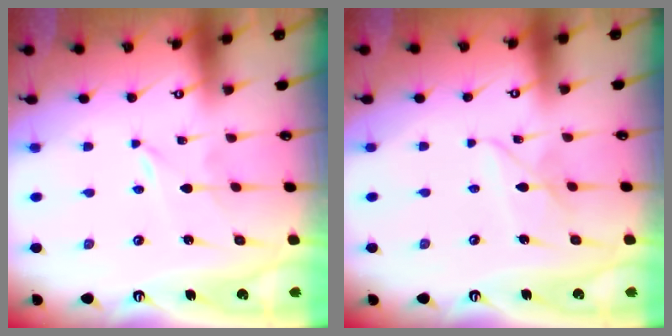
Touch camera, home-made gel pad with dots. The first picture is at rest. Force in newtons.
{"total": 6.9, "press": 6.9, "slide": 0.5}